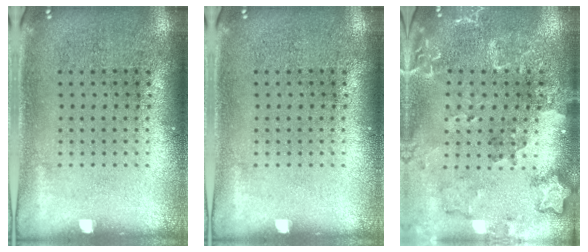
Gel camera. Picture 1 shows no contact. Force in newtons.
{"total": 0.0}
{"total": 1.8, "press": 1.7, "slide": 0.4}